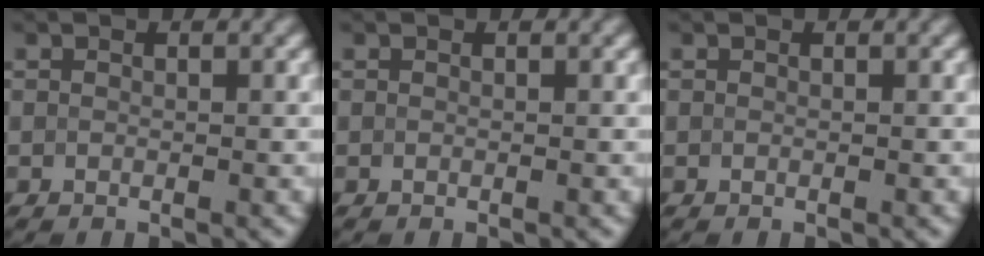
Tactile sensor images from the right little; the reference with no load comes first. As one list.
[{"total": 0.0}, {"total": 0.0}]